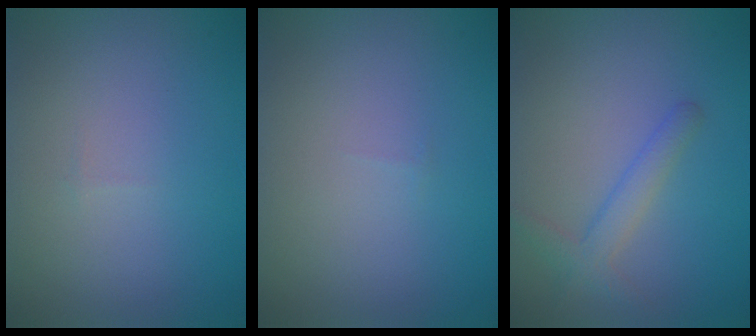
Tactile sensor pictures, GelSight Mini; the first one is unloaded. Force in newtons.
{"total": 0.0}
{"total": 2.2, "press": 2.2, "slide": 0.1}